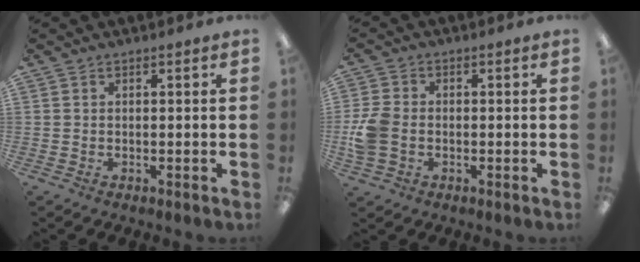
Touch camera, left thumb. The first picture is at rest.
{"total": 7.4, "force": [-1.1, 5.6, 4.7], "torque": [-0.104, 0.012, -0.018]}